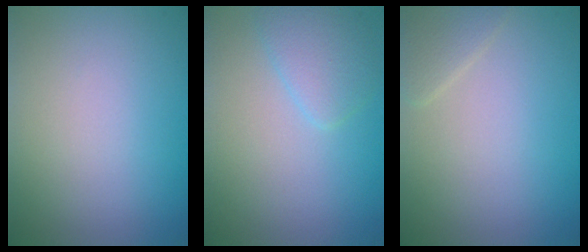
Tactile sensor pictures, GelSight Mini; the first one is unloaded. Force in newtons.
{"total": 2.2, "press": 2.2, "slide": 0.1}
{"total": 1.4, "press": 1.4, "slide": 0.2}